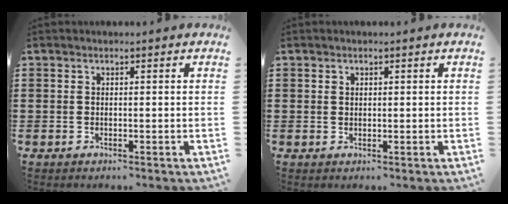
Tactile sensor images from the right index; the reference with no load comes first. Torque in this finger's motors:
{"motor_torque": [-0.89, 1.24, 0.03, -0.01]}